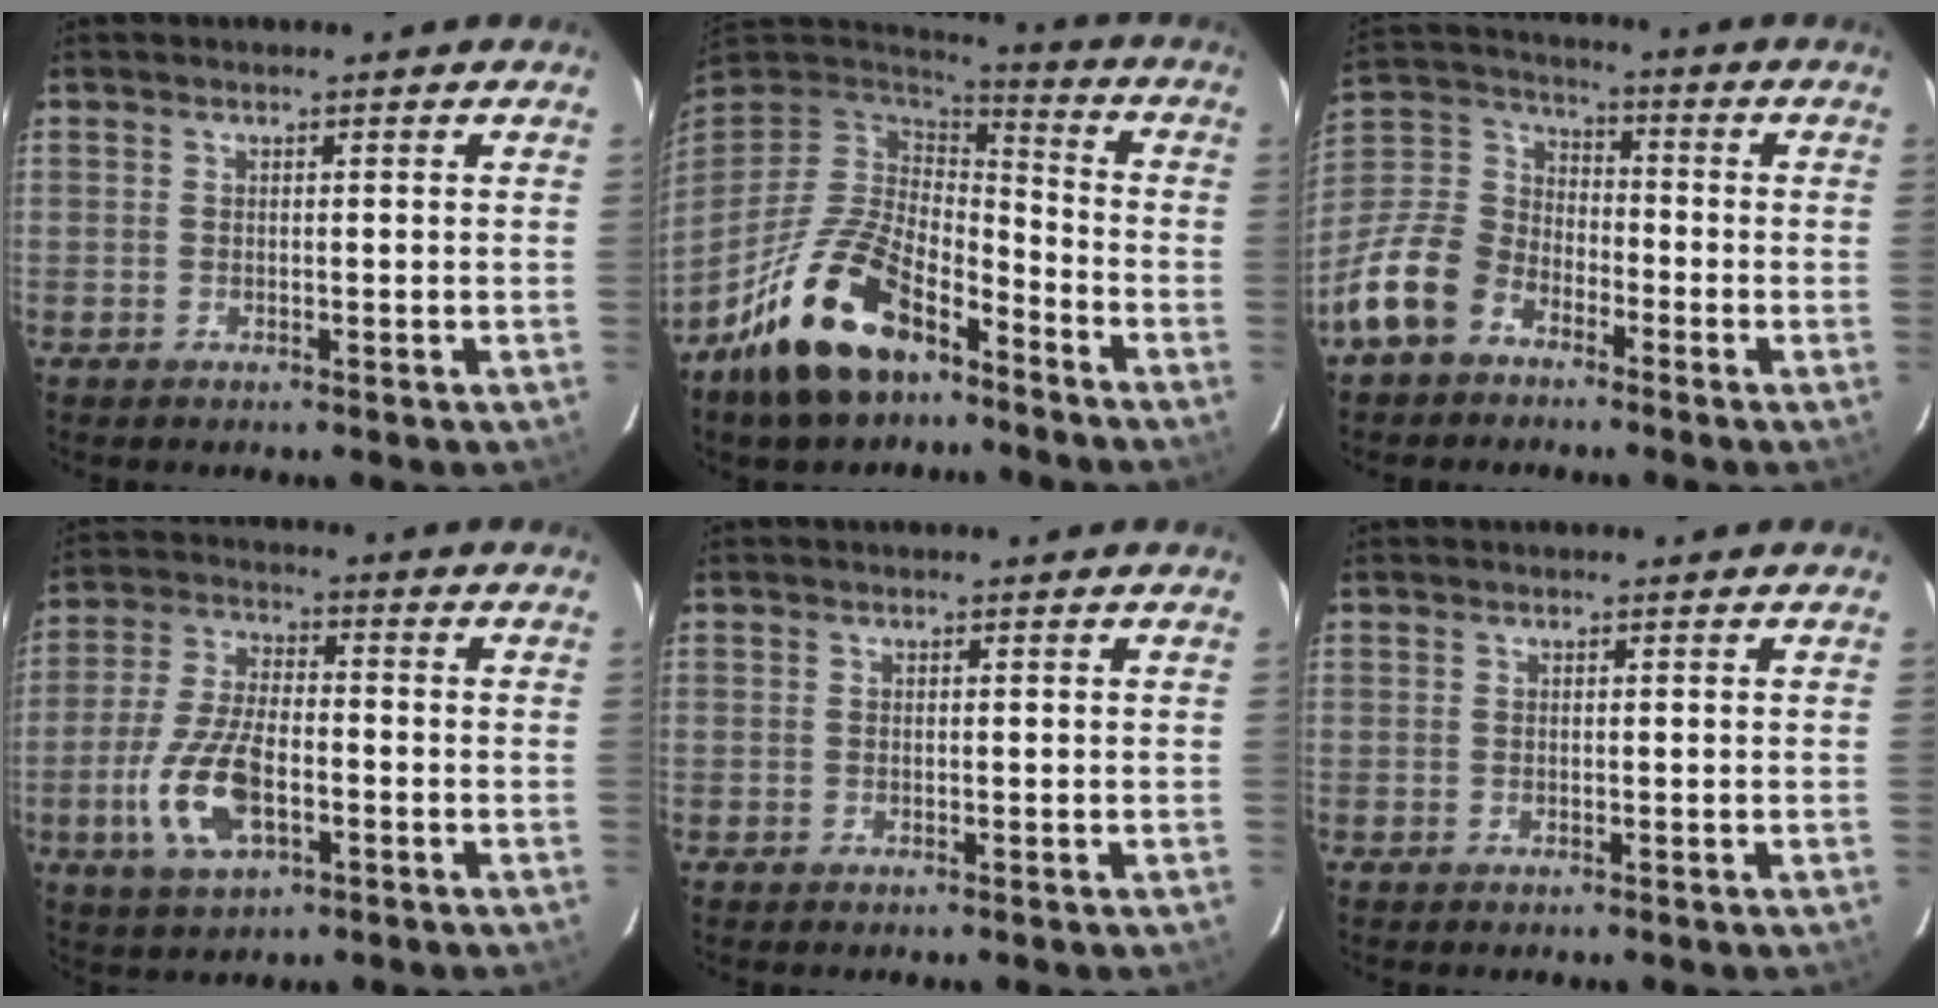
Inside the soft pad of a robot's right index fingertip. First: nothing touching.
{"total": 18.9, "force": [-11.8, 9.2, 11.5], "torque": [-0.235, -0.006, -0.206]}
{"total": 14.3, "force": [-8.5, 9.6, 6.3], "torque": [-0.157, 0.033, -0.164]}
{"total": 12.5, "force": [-4.2, 5.7, 10.4], "torque": [-0.222, -0.003, -0.073]}
{"total": 0.0}
{"total": 0.0}